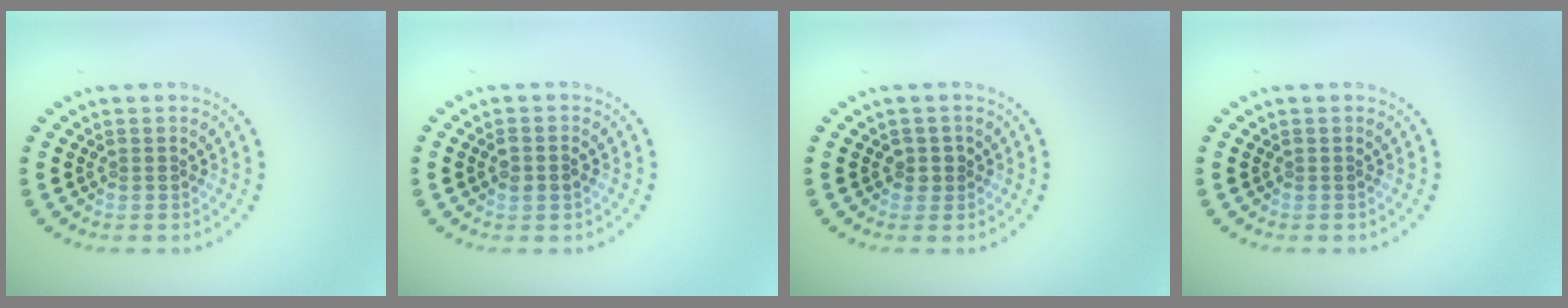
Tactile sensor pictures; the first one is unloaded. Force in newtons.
{"total": 1.5, "press": 1.4, "slide": 0.3}
{"total": 1.3, "press": 1.1, "slide": 0.7}
{"total": 0.0}